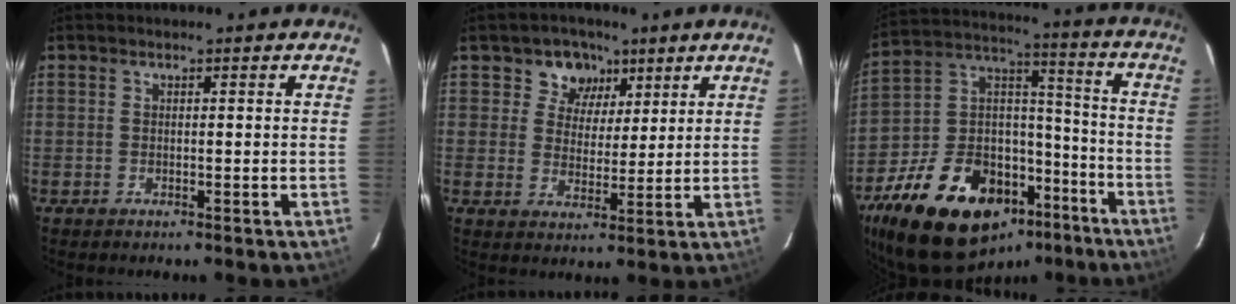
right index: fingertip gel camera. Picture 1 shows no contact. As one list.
[{"total": 6.7, "force": [3.5, 5.5, 1.2], "torque": [-0.015, 0.004, 0.056]}, {"total": 28.9, "force": [-18.2, 16.0, 15.8], "torque": [-0.324, 0.041, -0.268]}]